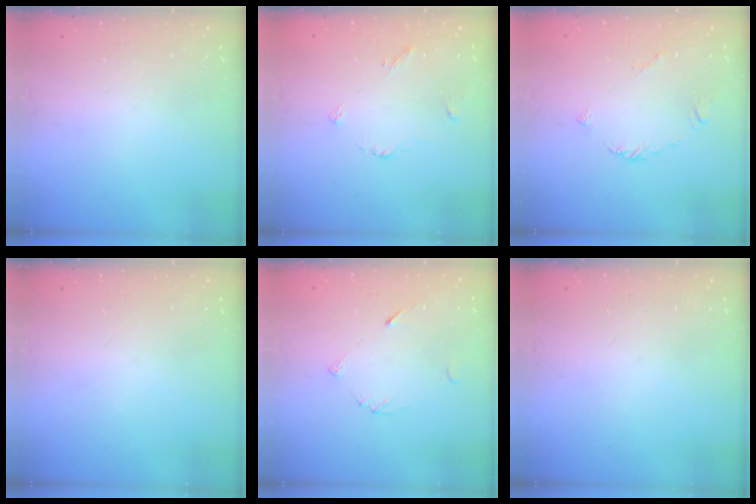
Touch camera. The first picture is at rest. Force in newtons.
{"total": 2.9, "press": 2.9, "slide": 0.5}
{"total": 2.2, "press": 2.2, "slide": 0.6}
{"total": 0.0}
{"total": 4.0, "press": 3.9, "slide": 0.6}
{"total": 0.0}